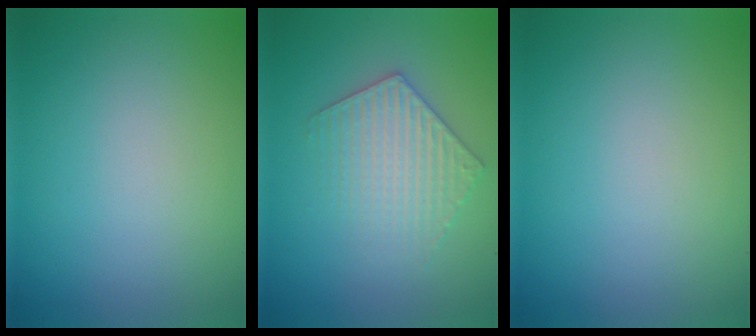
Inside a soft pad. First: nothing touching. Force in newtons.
{"total": 4.0, "press": 4.0, "slide": 0.5}
{"total": 0.0}